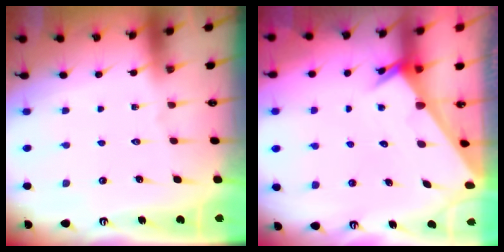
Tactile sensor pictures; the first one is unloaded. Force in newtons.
{"total": 1.8, "press": 1.8, "slide": 0.1}